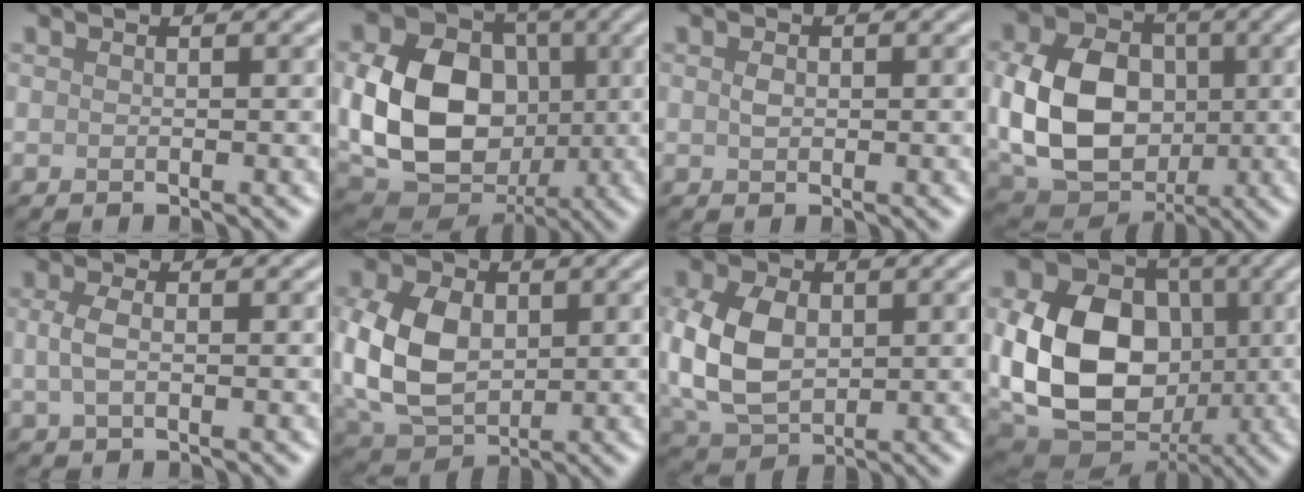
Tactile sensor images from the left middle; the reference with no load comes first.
{"total": 11.9, "force": [-0.5, 9.2, 7.6], "torque": [-0.153, -0.009, -0.010]}
{"total": 1.0, "force": [0.1, 0.7, 0.7], "torque": [-0.017, 0.000, 0.002]}
{"total": 11.1, "force": [0.0, 8.4, 7.3], "torque": [-0.158, -0.004, 0.000]}
{"total": 2.1, "force": [0.1, 1.1, 1.8], "torque": [-0.046, 0.000, -0.001]}
{"total": 9.3, "force": [0.4, 6.6, 6.5], "torque": [-0.163, 0.002, 0.006]}
{"total": 8.3, "force": [0.3, 5.8, 5.9], "torque": [-0.153, 0.001, 0.007]}
{"total": 13.6, "force": [-0.6, 10.3, 8.8], "torque": [-0.185, -0.018, -0.012]}